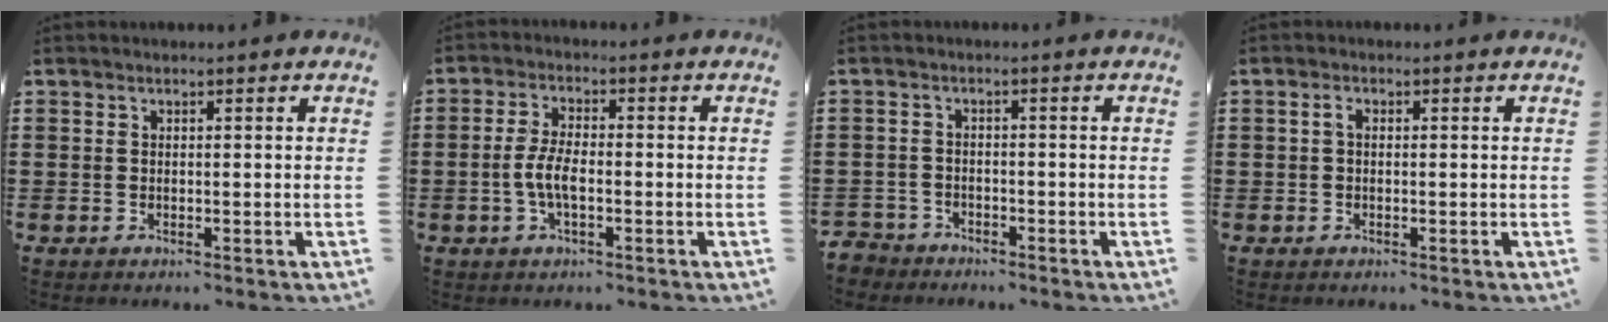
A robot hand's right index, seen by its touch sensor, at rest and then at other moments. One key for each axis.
{"total": 4.5, "fx": -1.1, "fy": 1.5, "fz": 4.1, "tx": -0.099, "ty": -0.003, "tz": -0.029}
{"total": 2.6, "fx": -2.4, "fy": 0.8, "fz": -0.3, "tx": -0.002, "ty": 0.001, "tz": -0.055}
{"total": 1.1, "fx": 0.0, "fy": 0.5, "fz": 1.0, "tx": -0.028, "ty": 0.000, "tz": -0.004}